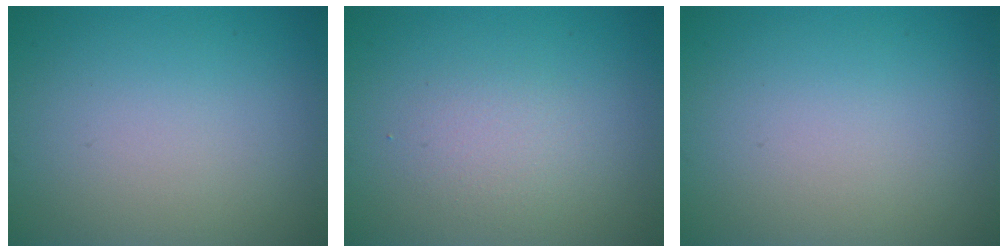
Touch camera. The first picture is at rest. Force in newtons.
{"total": 1.6, "press": 1.6, "slide": 0.1}
{"total": 0.0}